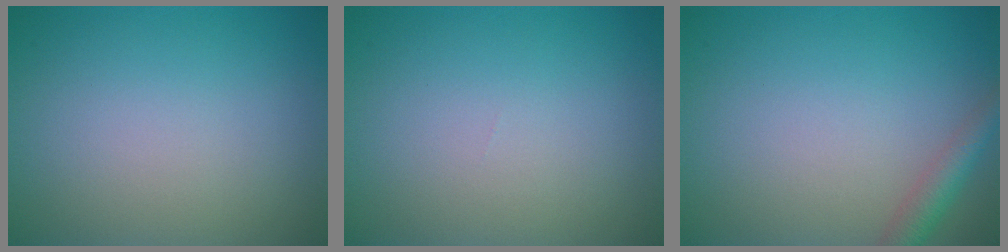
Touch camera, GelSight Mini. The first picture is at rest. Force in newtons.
{"total": 0.0}
{"total": 2.4, "press": 2.4, "slide": 0.1}